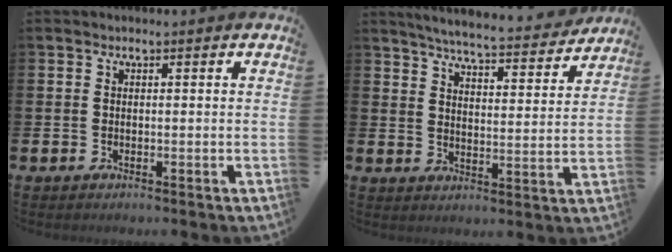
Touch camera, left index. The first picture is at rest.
{"total": 6.1, "force": [5.9, 0.2, 1.6], "torque": [-0.049, -0.043, 0.099]}